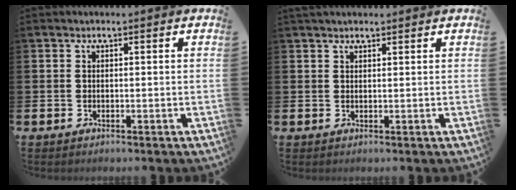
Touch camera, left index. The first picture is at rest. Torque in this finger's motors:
{"motor_torque": [0.00, -2.14, -0.70, 0.08]}